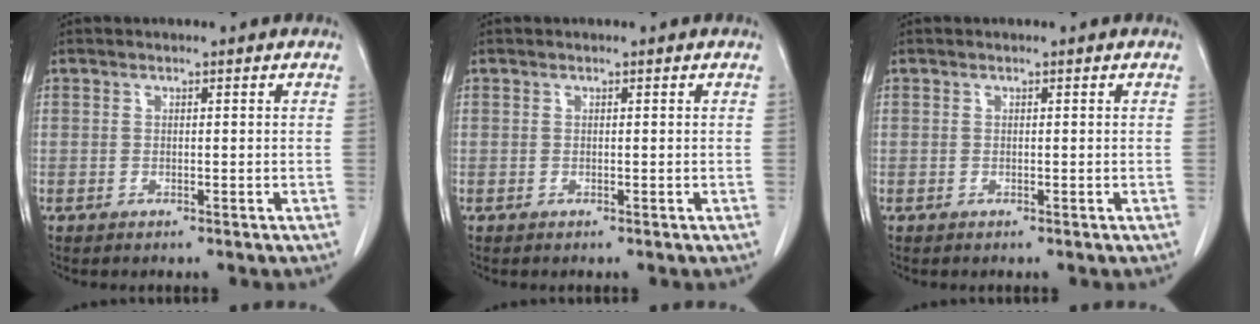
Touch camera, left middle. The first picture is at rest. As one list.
[{"total": 0.0}, {"total": 0.0}]